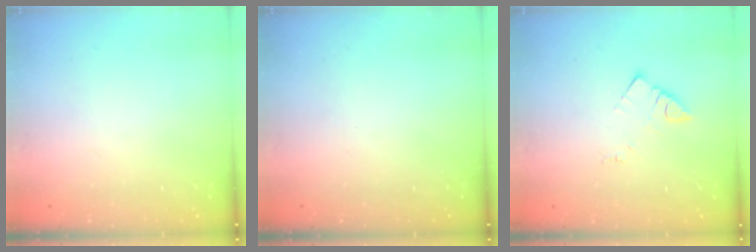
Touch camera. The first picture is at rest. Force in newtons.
{"total": 0.0}
{"total": 3.8, "press": 3.8, "slide": 0.2}